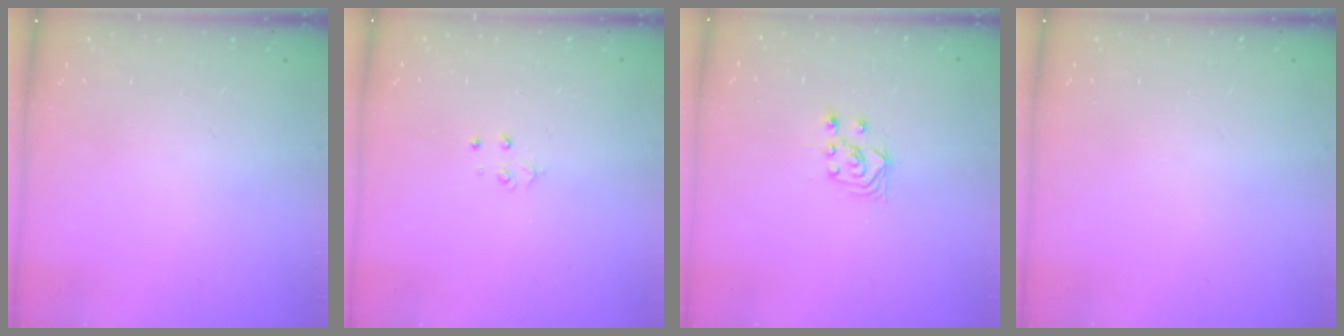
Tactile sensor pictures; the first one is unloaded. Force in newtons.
{"total": 2.8, "press": 2.8, "slide": 0.3}
{"total": 3.4, "press": 3.2, "slide": 0.9}
{"total": 0.0}